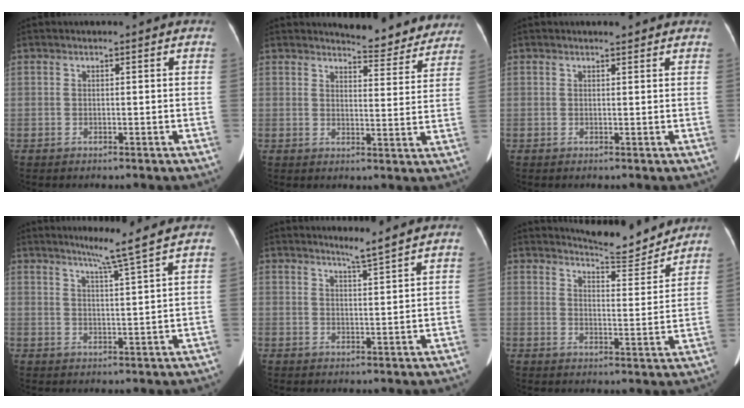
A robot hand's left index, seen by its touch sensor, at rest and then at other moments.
{"total": 9.7, "force": [9.4, 2.0, 1.6], "torque": [-0.006, -0.020, 0.099]}
{"total": 1.3, "force": [1.2, 0.3, 0.5], "torque": [-0.014, 0.003, 0.018]}
{"total": 5.3, "force": [4.0, -2.0, 2.9], "torque": [-0.047, -0.010, 0.071]}
{"total": 2.8, "force": [2.4, -1.1, 0.9], "torque": [-0.024, -0.011, 0.047]}
{"total": 8.5, "force": [8.4, 0.4, 1.0], "torque": [-0.023, -0.013, 0.115]}